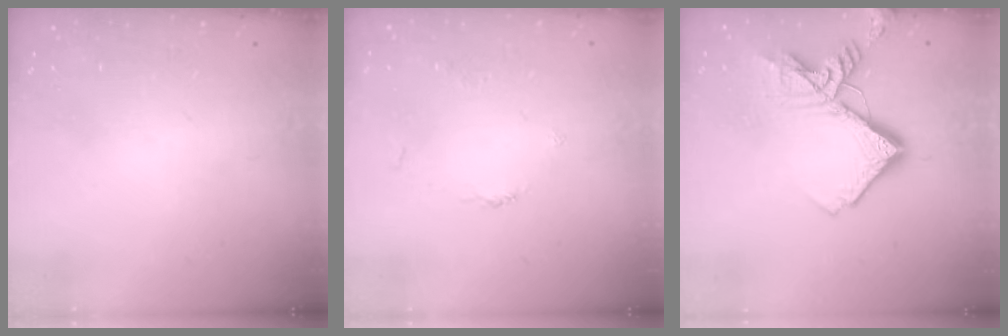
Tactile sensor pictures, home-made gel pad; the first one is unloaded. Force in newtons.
{"total": 2.5, "press": 2.5, "slide": 0.4}
{"total": 14.2, "press": 14.1, "slide": 1.8}